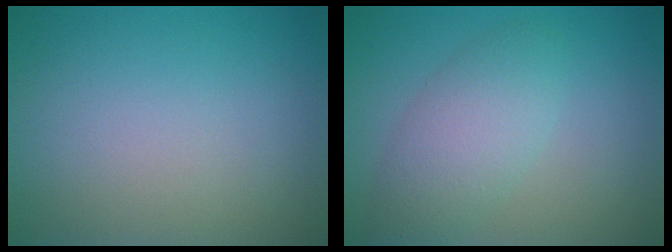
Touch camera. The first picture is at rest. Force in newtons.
{"total": 4.0, "press": 4.0, "slide": 0.1}